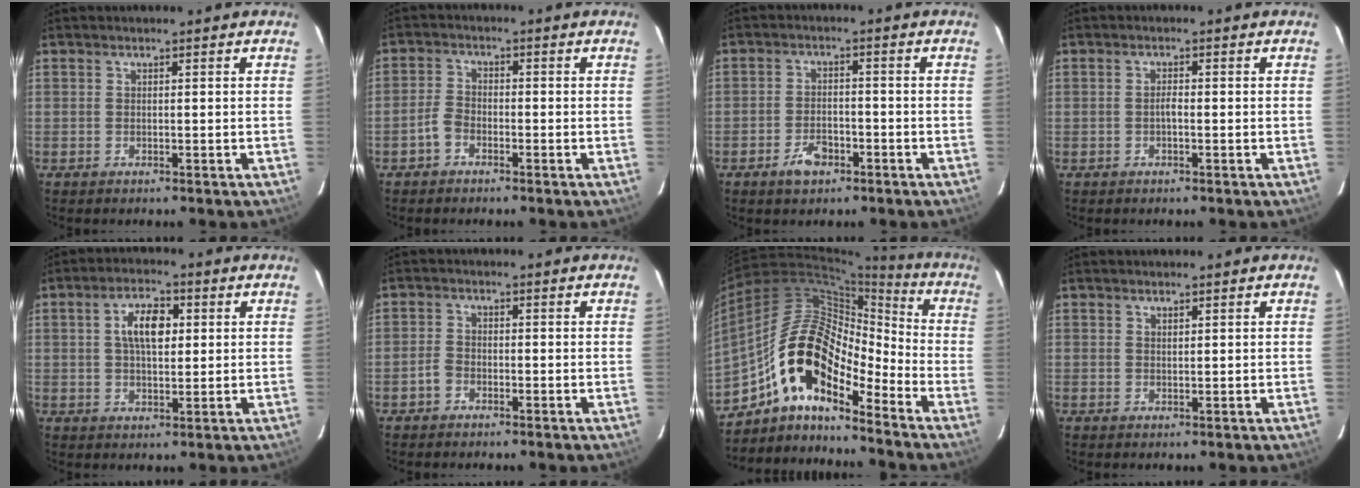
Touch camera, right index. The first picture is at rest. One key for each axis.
{"total": 3.0, "fx": -1.9, "fy": 1.8, "fz": 1.5, "tx": -0.034, "ty": 0.010, "tz": -0.039}
{"total": 5.1, "fx": -3.1, "fy": 2.8, "fz": 2.9, "tx": -0.064, "ty": 0.003, "tz": -0.049}
{"total": 1.2, "fx": -0.4, "fy": 0.4, "fz": 1.1, "tx": -0.020, "ty": 0.005, "tz": -0.009}
{"total": 6.9, "fx": 1.5, "fy": 3.4, "fz": 5.8, "tx": -0.103, "ty": 0.014, "tz": 0.028}
{"total": 2.3, "fx": -1.5, "fy": 1.5, "fz": 0.8, "tx": -0.019, "ty": 0.007, "tz": -0.029}
{"total": 15.9, "fx": -10.3, "fy": 6.1, "fz": 10.5, "tx": -0.181, "ty": 0.011, "tz": -0.207}
{"total": 0.7, "fx": 0.5, "fy": 0.3, "fz": 0.4, "tx": -0.005, "ty": 0.002, "tz": 0.010}